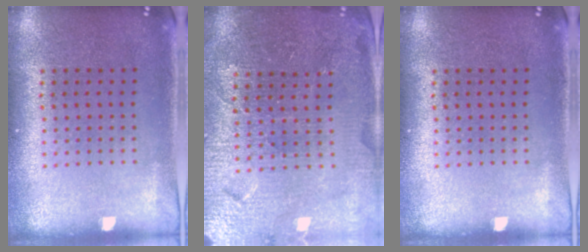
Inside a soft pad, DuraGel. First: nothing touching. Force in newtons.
{"total": 4.3, "press": 4.2, "slide": 1.2}
{"total": 0.0}